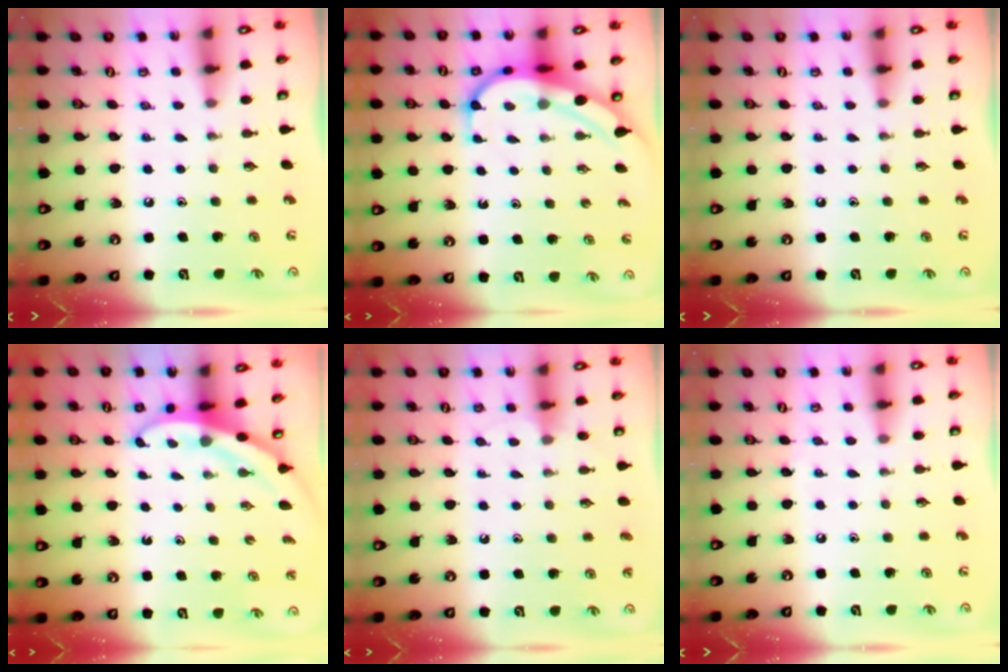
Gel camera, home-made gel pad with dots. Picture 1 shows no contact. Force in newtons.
{"total": 7.0, "press": 6.9, "slide": 0.8}
{"total": 0.0}
{"total": 3.0, "press": 3.0, "slide": 0.2}
{"total": 2.7, "press": 2.7, "slide": 0.3}
{"total": 3.5, "press": 3.5, "slide": 0.4}